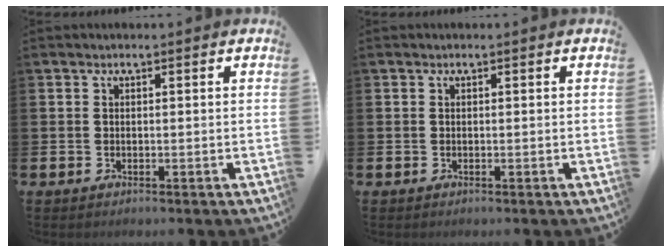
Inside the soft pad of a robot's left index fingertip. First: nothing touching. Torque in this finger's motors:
{"motor_torque": [-0.02, 0.03, -0.02, 0.01]}